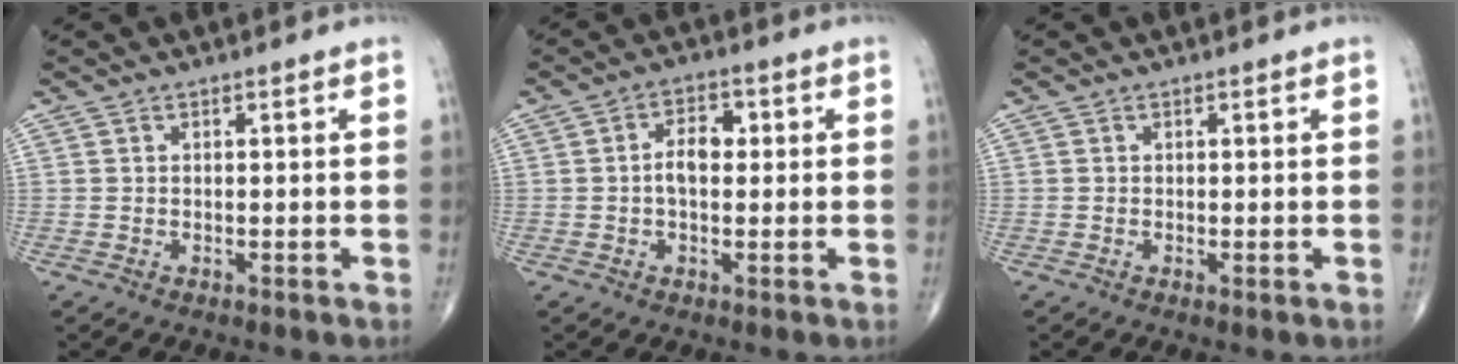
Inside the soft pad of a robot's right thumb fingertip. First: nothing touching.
{"total": 5.1, "force": [0.3, 3.0, 4.1], "torque": [-0.069, 0.015, 0.001]}
{"total": 0.5, "force": [-0.1, 0.2, 0.5], "torque": [-0.013, -0.004, -0.003]}